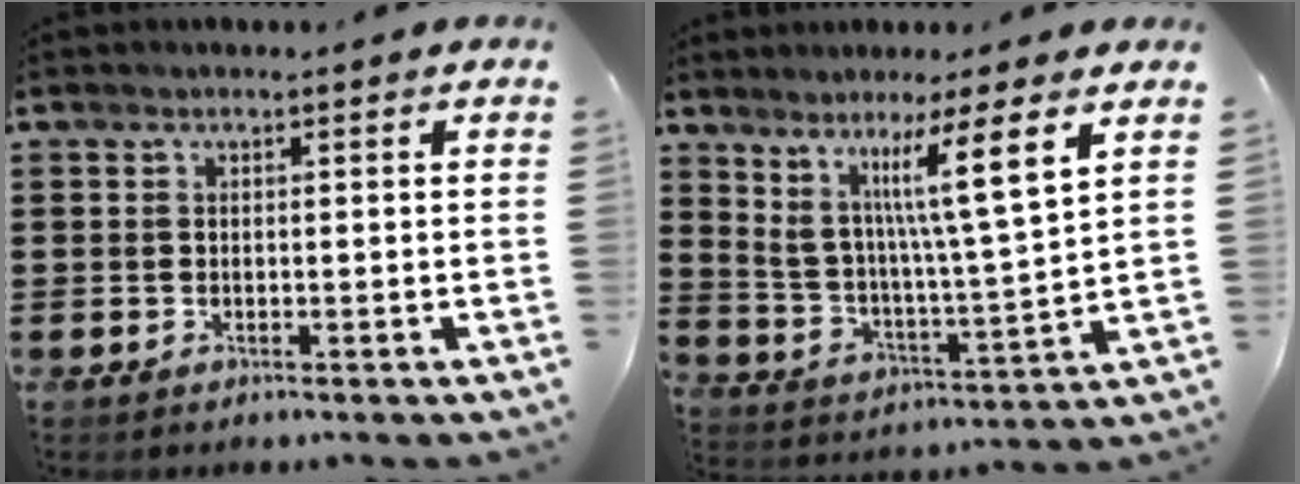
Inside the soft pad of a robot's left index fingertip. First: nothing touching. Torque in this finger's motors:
{"motor_torque": [1.44, -0.70, 0.41, 0.21]}